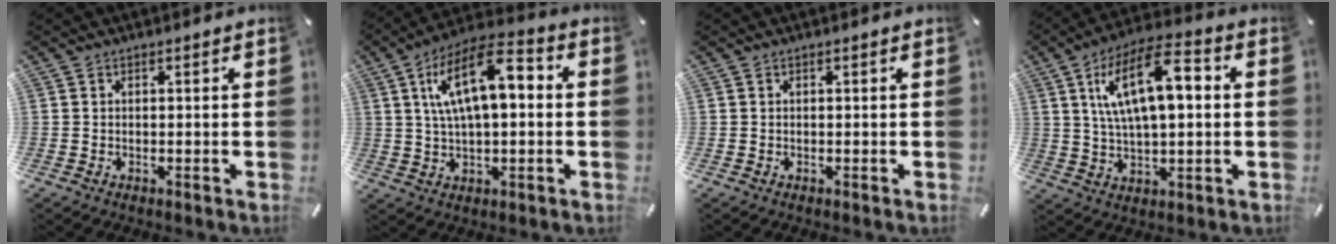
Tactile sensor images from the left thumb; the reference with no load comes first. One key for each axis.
{"total": 14.7, "fx": 3.7, "fy": 6.7, "fz": 12.6, "tx": -0.223, "ty": -0.001, "tz": 0.063}
{"total": 0.0}
{"total": 16.1, "fx": 4.4, "fy": 7.1, "fz": 13.8, "tx": -0.253, "ty": 0.003, "tz": 0.072}